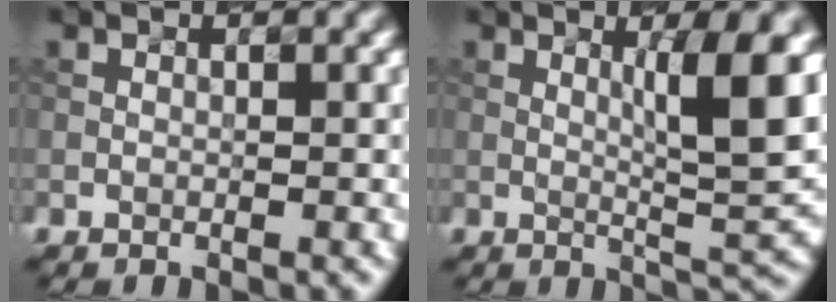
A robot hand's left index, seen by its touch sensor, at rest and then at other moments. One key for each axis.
{"total": 7.4, "fx": 1.7, "fy": 1.1, "fz": 7.1, "tx": -0.105, "ty": -0.008, "tz": 0.038}